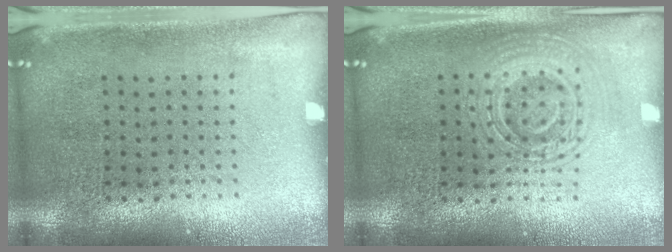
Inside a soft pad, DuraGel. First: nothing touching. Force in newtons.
{"total": 2.9, "press": 2.8, "slide": 0.5}